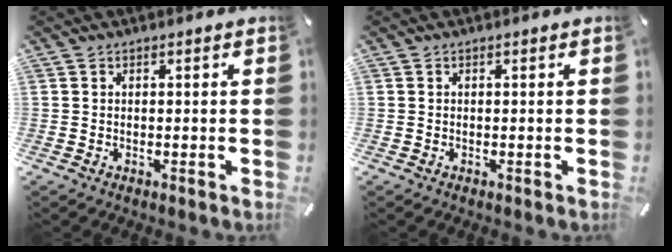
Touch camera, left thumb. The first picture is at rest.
{"total": 0.0}